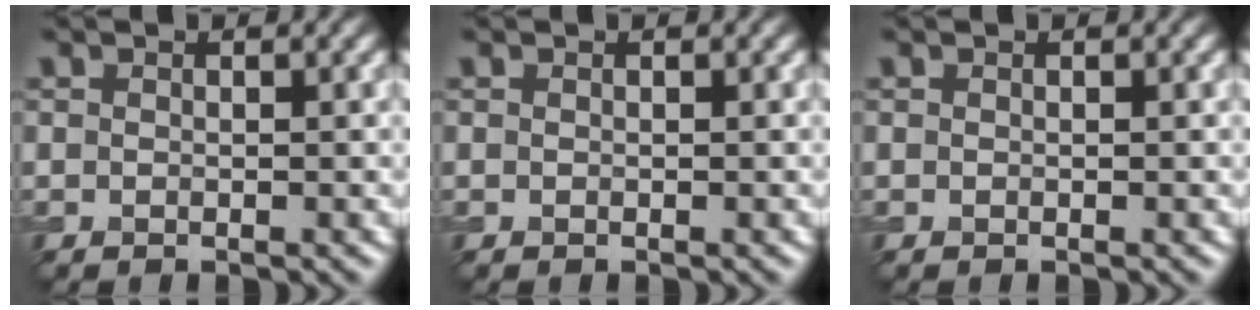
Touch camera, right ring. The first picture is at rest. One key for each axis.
{"total": 0.0}
{"total": 0.0}